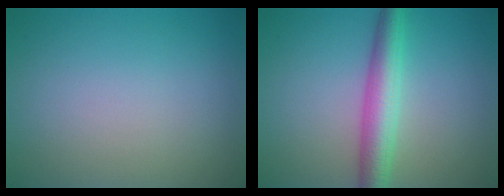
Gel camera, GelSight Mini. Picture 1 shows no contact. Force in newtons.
{"total": 4.6, "press": 4.6, "slide": 0.1}